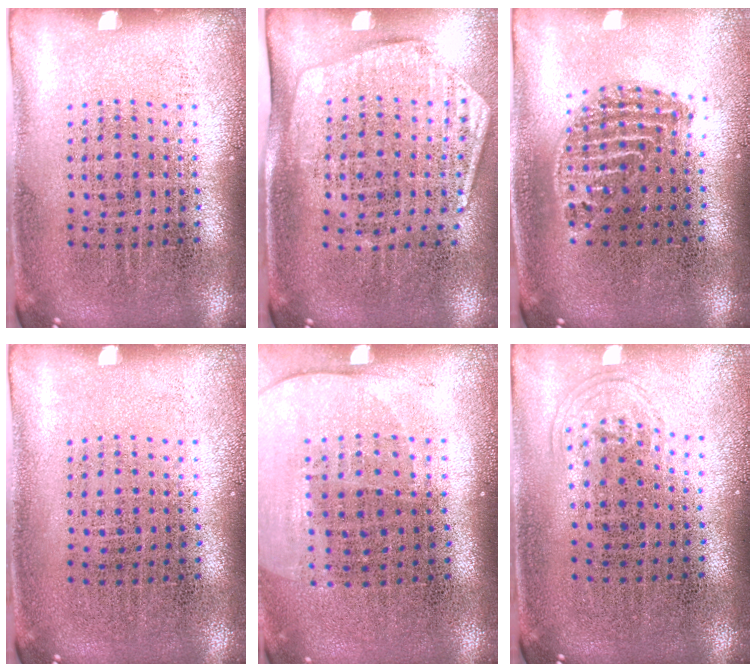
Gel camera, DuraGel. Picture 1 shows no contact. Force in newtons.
{"total": 1.9, "press": 1.6, "slide": 1.0}
{"total": 1.1, "press": 1.0, "slide": 0.4}
{"total": 0.0}
{"total": 1.4, "press": 1.3, "slide": 0.5}
{"total": 0.7, "press": 0.6, "slide": 0.5}